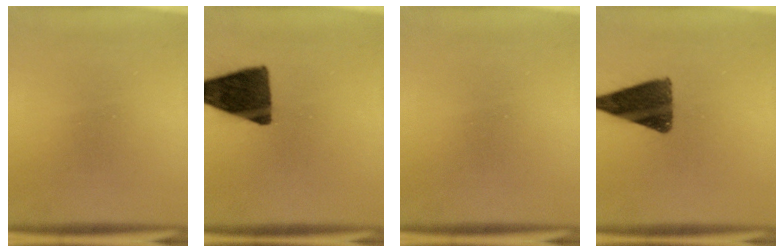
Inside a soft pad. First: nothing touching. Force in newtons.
{"total": 13.3}
{"total": 0.0}
{"total": 11.5}